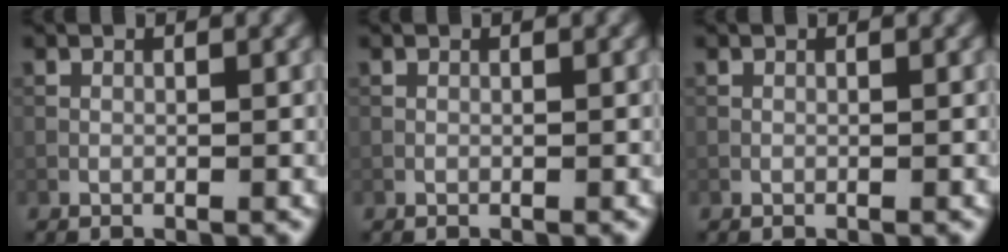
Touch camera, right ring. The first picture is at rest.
{"total": 0.0}
{"total": 0.0}